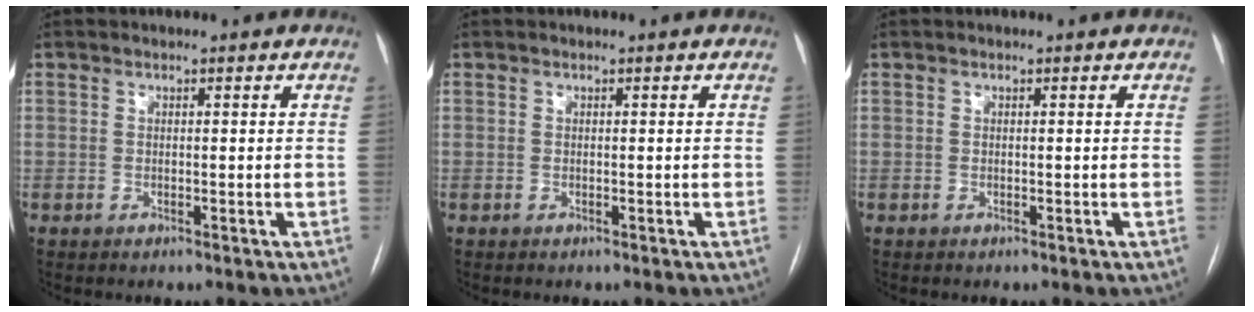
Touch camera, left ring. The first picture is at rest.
{"total": 0.0}
{"total": 0.0}